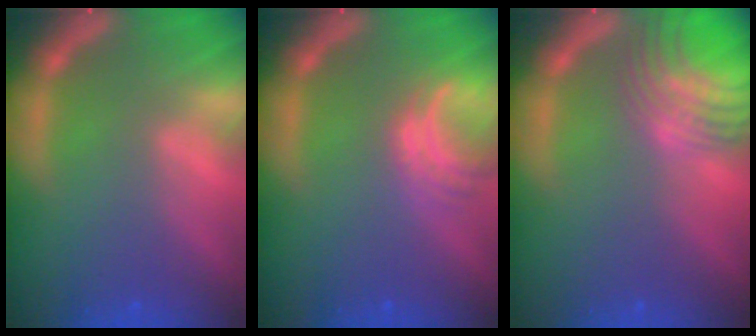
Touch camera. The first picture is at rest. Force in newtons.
{"total": 3.0}
{"total": 8.5}